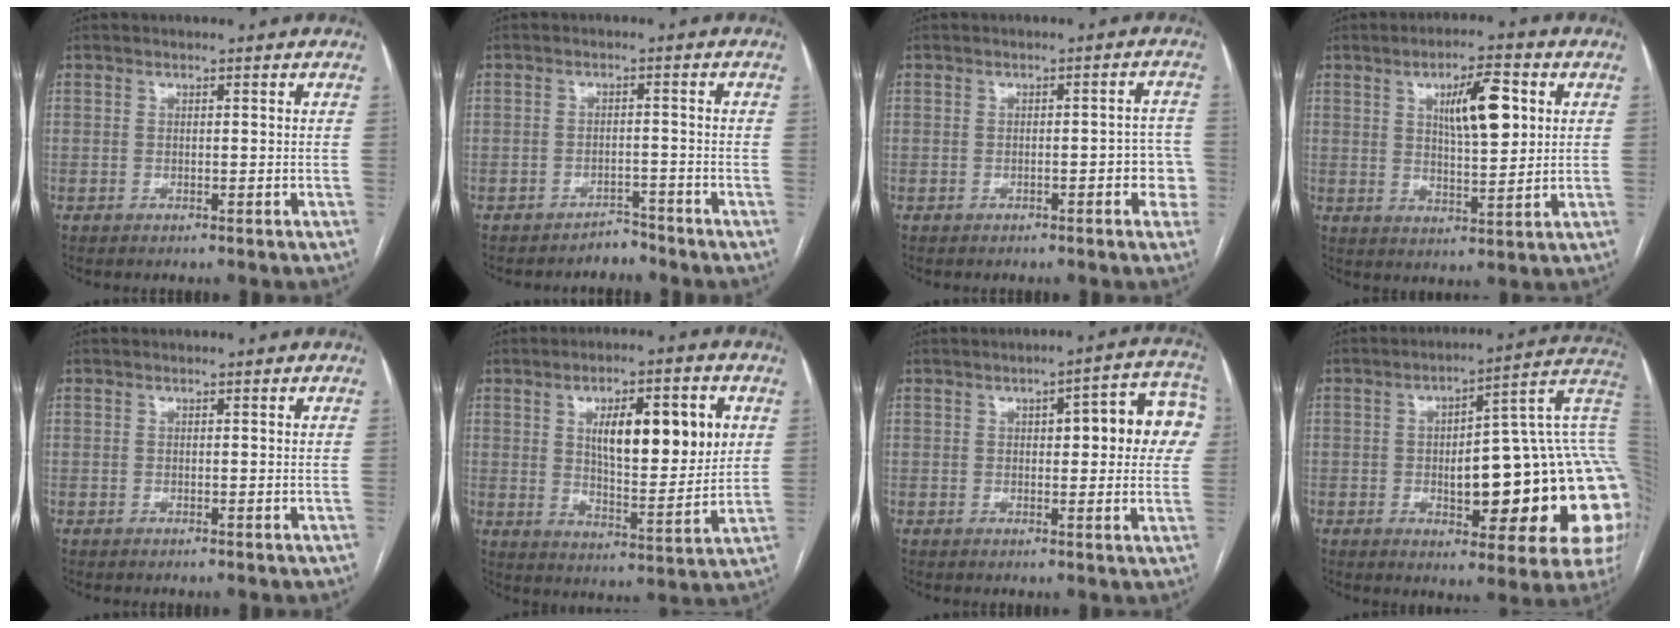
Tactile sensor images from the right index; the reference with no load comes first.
{"total": 2.4, "force": [-2.3, 0.7, -0.4], "torque": [0.011, -0.001, -0.033]}
{"total": 4.4, "force": [-1.5, 1.6, 3.8], "torque": [-0.031, 0.023, -0.017]}
{"total": 9.2, "force": [2.9, 2.3, 8.4], "torque": [-0.138, 0.007, 0.051]}
{"total": 0.0}
{"total": 14.0, "force": [4.1, 4.3, 12.7], "torque": [-0.192, 0.006, 0.068]}
{"total": 11.2, "force": [2.2, 3.2, 10.5], "torque": [-0.116, 0.035, 0.022]}
{"total": 26.6, "force": [-2.0, 6.4, 25.8], "torque": [-0.258, 0.037, -0.015]}